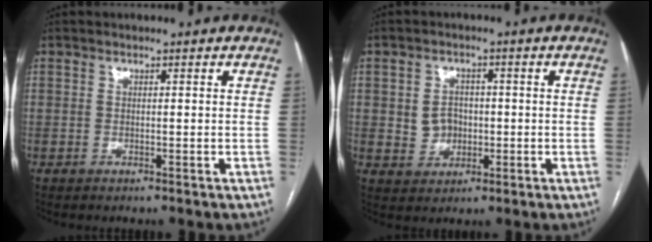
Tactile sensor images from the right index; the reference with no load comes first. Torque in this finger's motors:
{"motor_torque": [0.09, -0.02, 0.03, 0.01]}